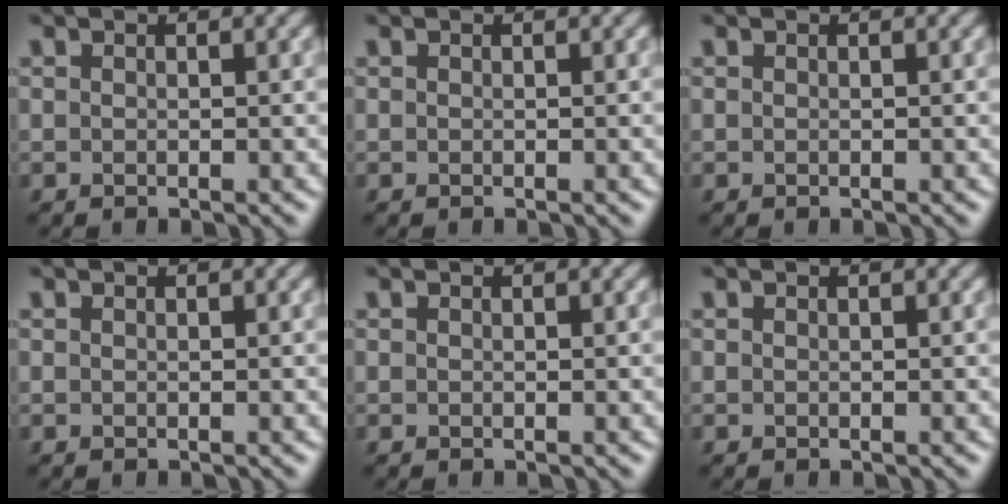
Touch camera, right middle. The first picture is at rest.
{"total": 0.0}
{"total": 0.0}
{"total": 0.0}
{"total": 0.0}
{"total": 0.0}